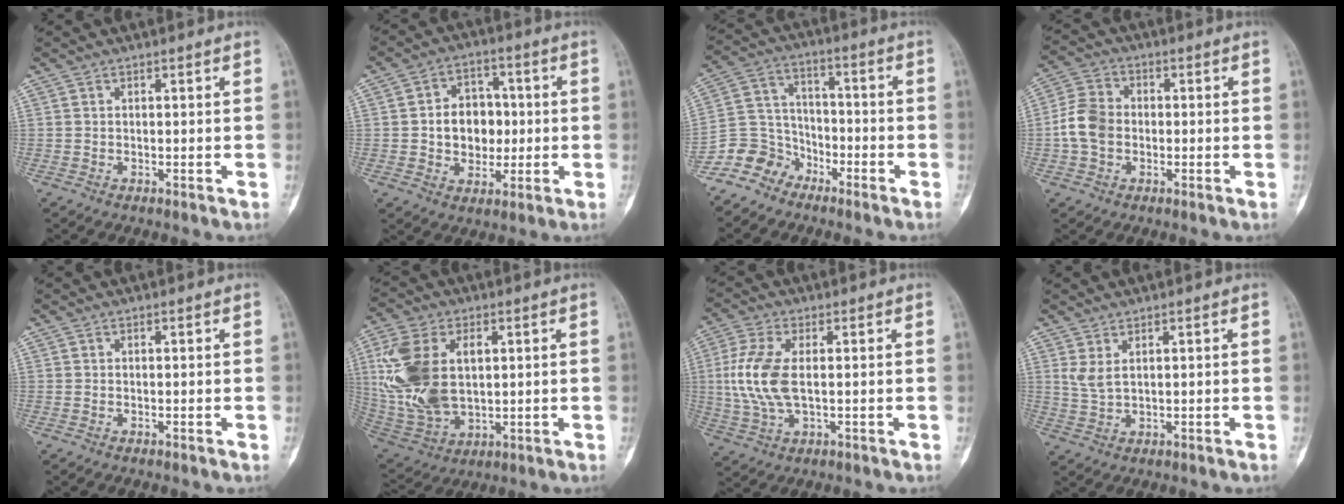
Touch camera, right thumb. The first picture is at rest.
{"total": 10.0, "force": [-0.1, 7.9, 6.2], "torque": [-0.046, 0.018, 0.001]}
{"total": 9.1, "force": [-6.6, 6.1, 1.0], "torque": [0.009, 0.067, -0.139]}
{"total": 7.5, "force": [-1.0, 5.8, 4.6], "torque": [-0.085, 0.020, -0.029]}
{"total": 0.0}
{"total": 18.8, "force": [2.7, 11.7, 14.4], "torque": [-0.302, -0.008, 0.062]}
{"total": 10.2, "force": [0.4, 4.9, 8.9], "torque": [-0.210, 0.000, 0.009]}
{"total": 2.9, "force": [1.3, 1.0, 2.4], "torque": [-0.052, -0.002, 0.035]}